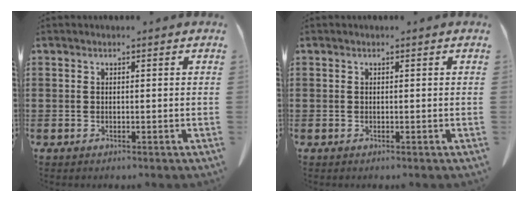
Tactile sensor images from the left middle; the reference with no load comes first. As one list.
[{"total": 0.0}]